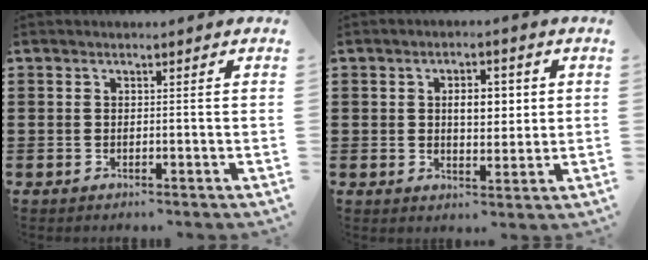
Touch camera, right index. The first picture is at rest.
{"total": 5.1, "force": [0.8, 2.7, 4.2], "torque": [-0.065, 0.002, 0.004]}